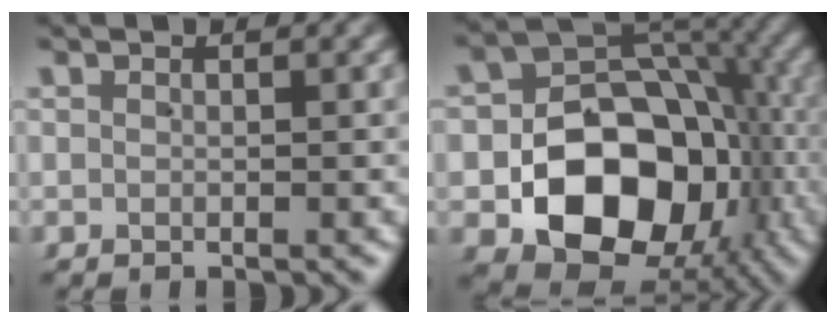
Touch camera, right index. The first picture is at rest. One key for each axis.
{"total": 17.7, "fx": -3.3, "fy": 13.0, "fz": 11.6, "tx": -0.204, "ty": -0.049, "tz": -0.037}